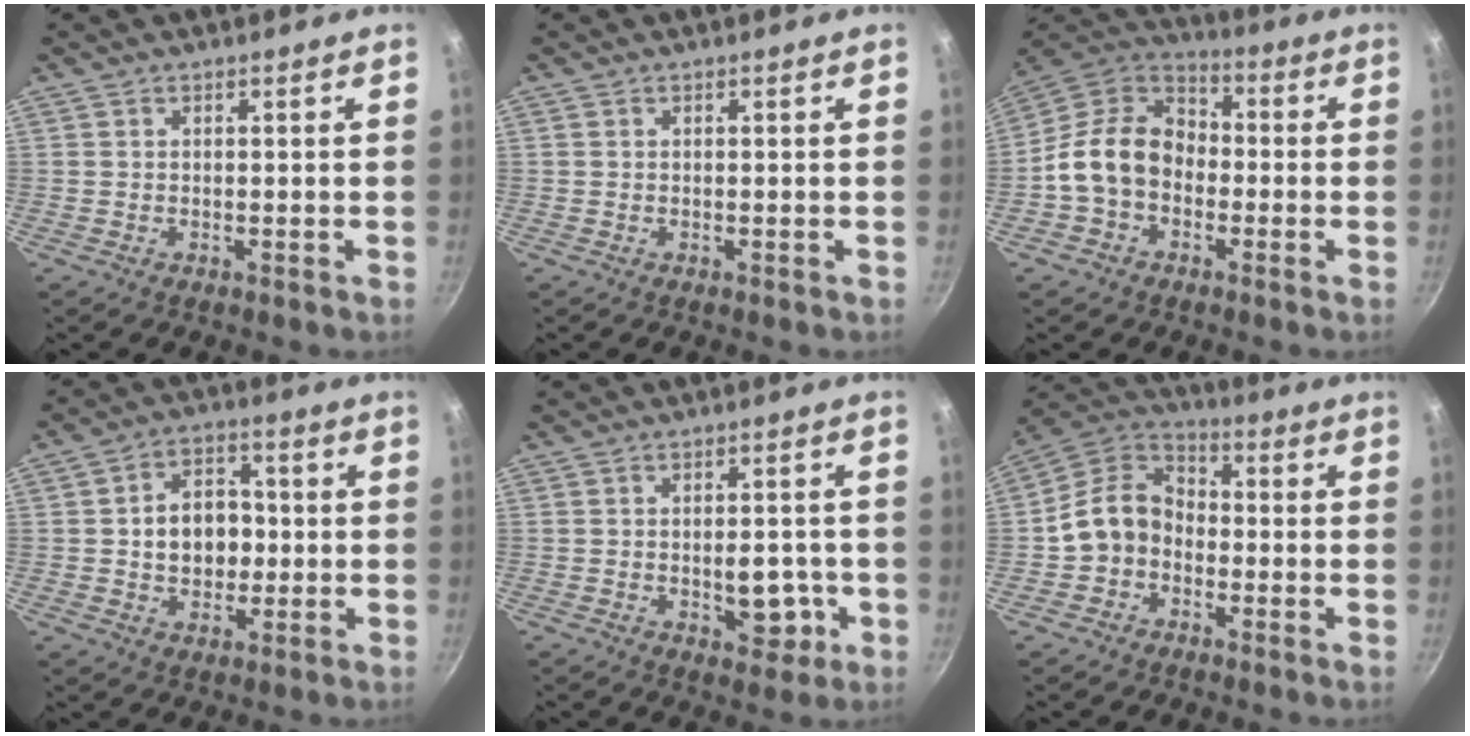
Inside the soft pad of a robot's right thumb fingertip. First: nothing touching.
{"total": 0.0}
{"total": 13.6, "force": [-2.5, 10.3, 8.4], "torque": [-0.110, 0.043, -0.067]}
{"total": 9.7, "force": [-0.2, 7.4, 6.3], "torque": [-0.064, 0.014, -0.007]}
{"total": 6.9, "force": [-1.6, 4.1, 5.4], "torque": [-0.039, 0.007, -0.016]}
{"total": 10.2, "force": [-2.4, 8.2, 5.6], "torque": [-0.071, 0.047, -0.065]}